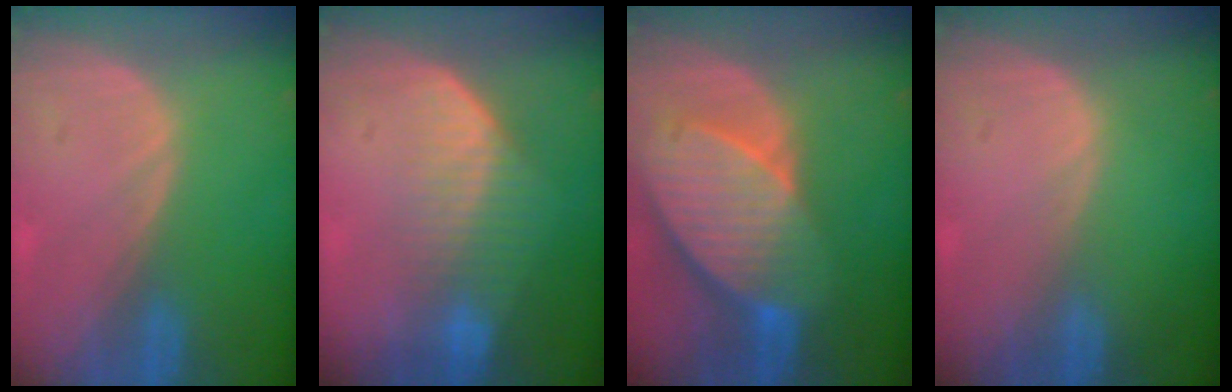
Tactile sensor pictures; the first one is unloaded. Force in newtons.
{"total": 7.2, "press": 6.1, "slide": 3.8}
{"total": 10.5, "press": 9.2, "slide": 5.1}
{"total": 0.0}